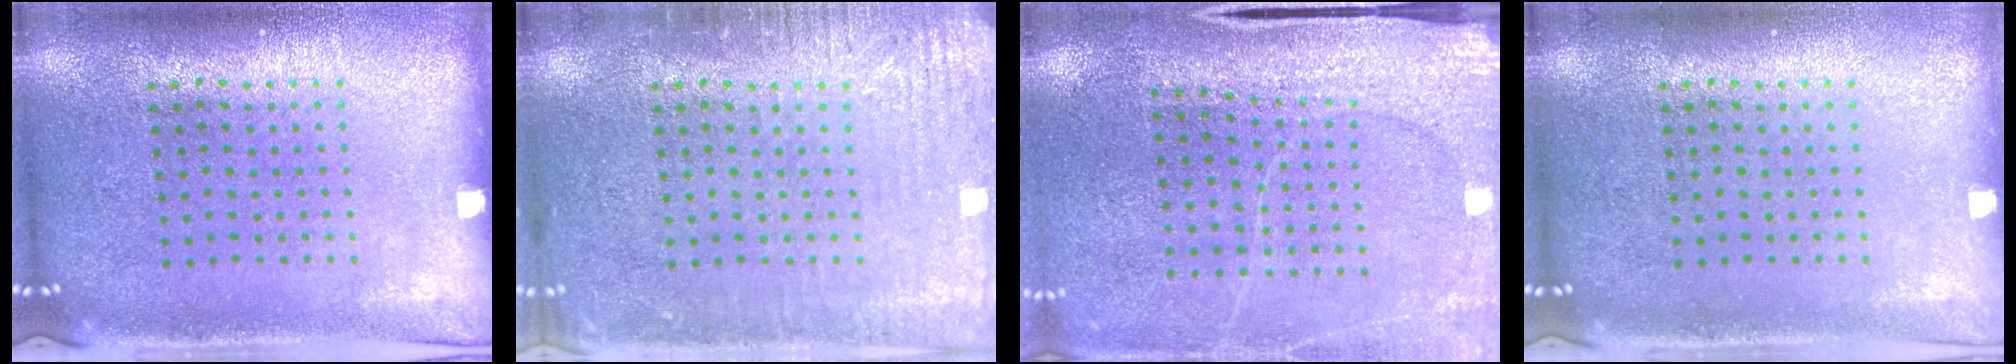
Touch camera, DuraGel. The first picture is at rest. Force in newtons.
{"total": 3.0, "press": 3.0, "slide": 0.3}
{"total": 3.0, "press": 3.0, "slide": 0.2}
{"total": 0.0}